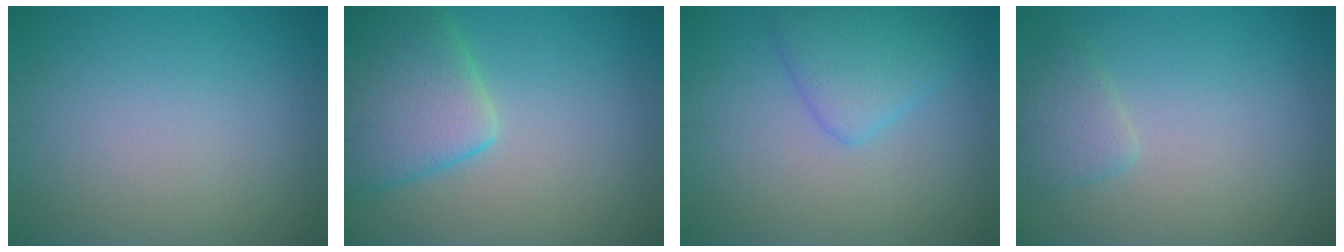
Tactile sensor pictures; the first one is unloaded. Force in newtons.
{"total": 6.7, "press": 6.6, "slide": 0.4}
{"total": 3.3, "press": 3.3, "slide": 0.2}
{"total": 1.9, "press": 1.9, "slide": 0.2}